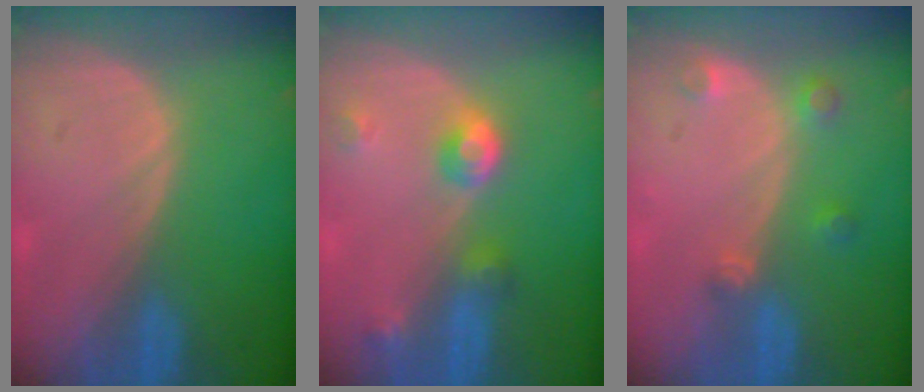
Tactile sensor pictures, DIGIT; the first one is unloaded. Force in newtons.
{"total": 4.8, "press": 4.4, "slide": 2.0}
{"total": 2.7, "press": 2.7, "slide": 0.3}